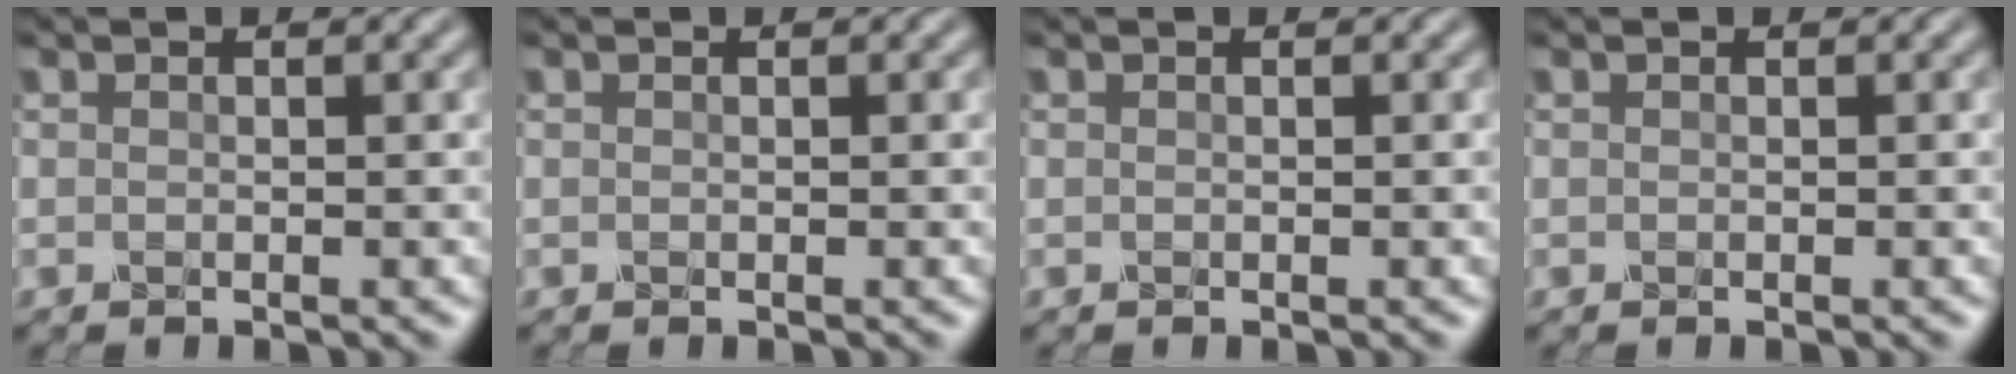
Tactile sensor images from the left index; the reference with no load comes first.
{"total": 0.0}
{"total": 0.0}
{"total": 0.0}